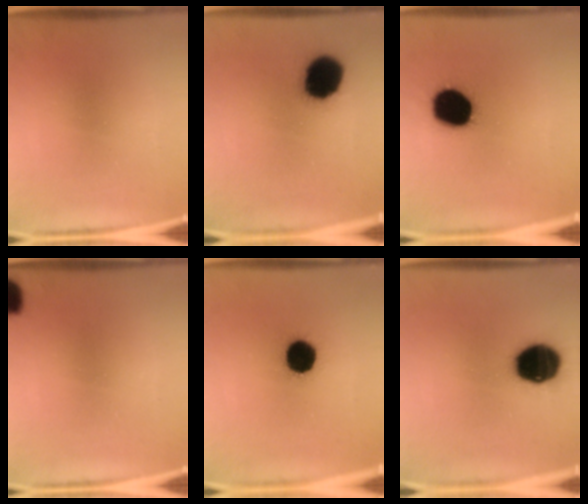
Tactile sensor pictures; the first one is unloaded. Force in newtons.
{"total": 14.2}
{"total": 18.3}
{"total": 7.2}
{"total": 11.1}
{"total": 17.4}